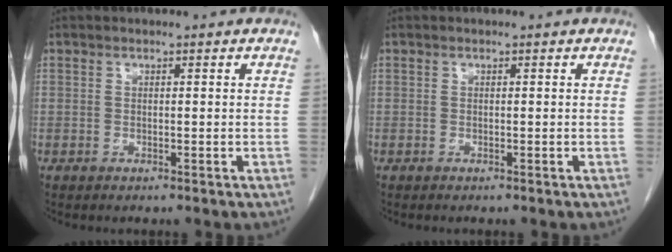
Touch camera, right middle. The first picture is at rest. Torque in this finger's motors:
{"motor_torque": [-0.08, 0.09, -0.04, -0.01]}